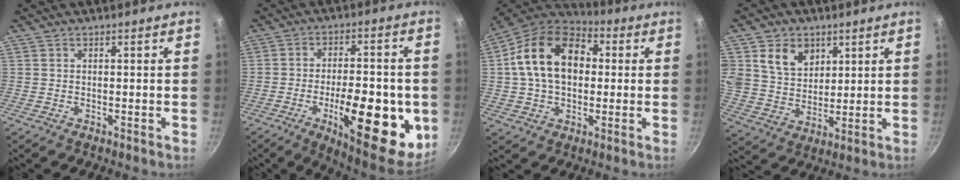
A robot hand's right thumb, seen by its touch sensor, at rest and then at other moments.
{"total": 22.2, "force": [-5.5, 8.7, 19.7], "torque": [-0.243, 0.002, -0.072]}
{"total": 17.6, "force": [2.2, 12.2, 12.4], "torque": [-0.185, 0.031, 0.020]}
{"total": 11.1, "force": [4.8, 8.5, 5.2], "torque": [-0.069, -0.022, 0.093]}